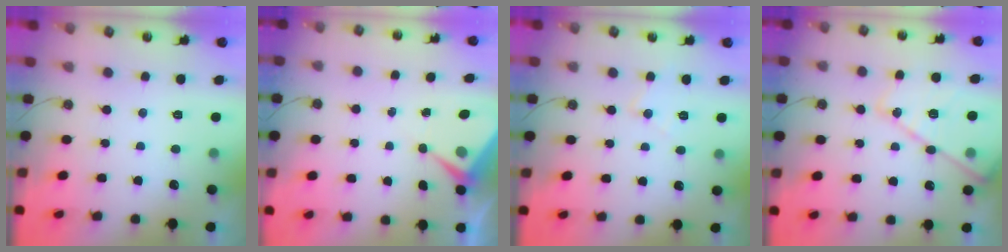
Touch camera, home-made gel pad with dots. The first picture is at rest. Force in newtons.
{"total": 5.6, "press": 5.6, "slide": 0.7}
{"total": 6.7, "press": 6.7, "slide": 0.4}
{"total": 15.1, "press": 15.1, "slide": 1.3}